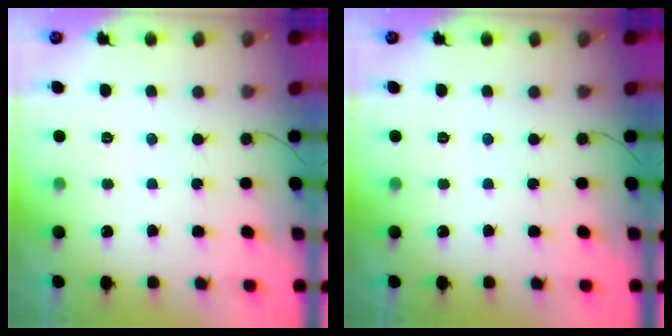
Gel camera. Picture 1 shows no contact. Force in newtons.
{"total": 0.0}